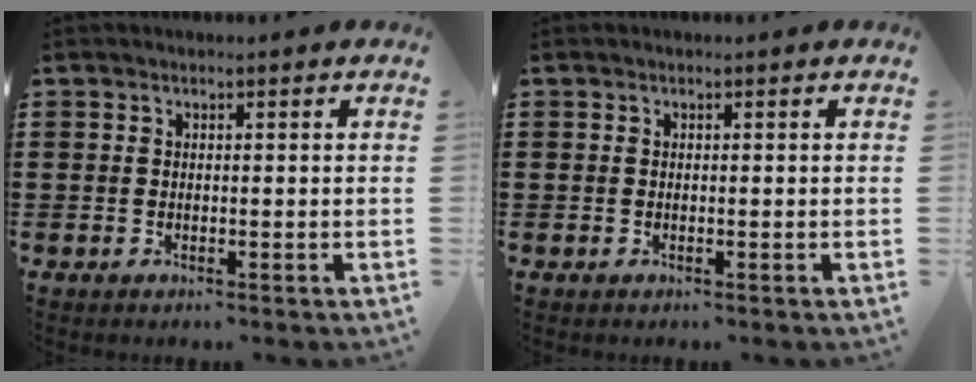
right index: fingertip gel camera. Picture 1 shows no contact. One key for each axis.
{"total": 0.0}